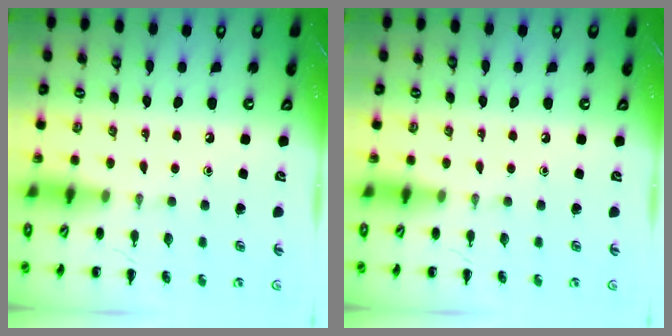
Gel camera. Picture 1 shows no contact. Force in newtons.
{"total": 0.0}